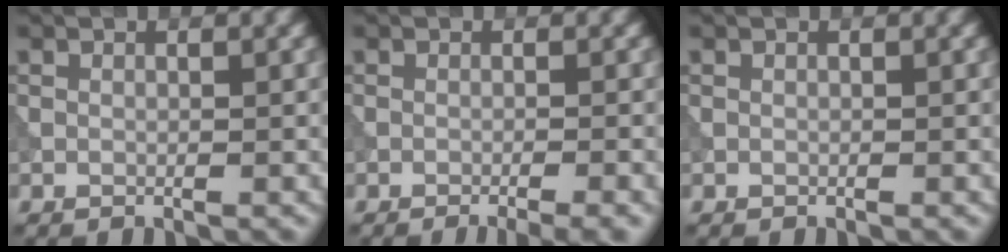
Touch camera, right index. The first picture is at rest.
{"total": 3.3, "force": [-1.1, 1.2, 2.9], "torque": [-0.016, 0.010, -0.019]}
{"total": 0.0}